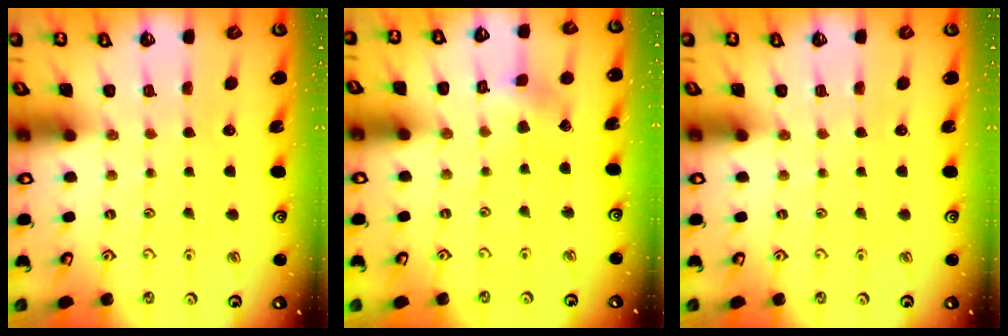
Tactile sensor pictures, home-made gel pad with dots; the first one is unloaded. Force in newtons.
{"total": 2.6, "press": 2.5, "slide": 0.3}
{"total": 0.0}